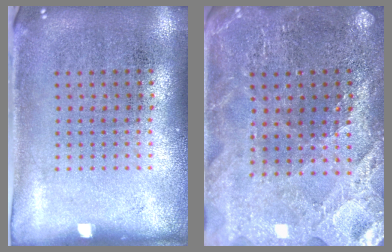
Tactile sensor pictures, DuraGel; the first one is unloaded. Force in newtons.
{"total": 2.8, "press": 2.7, "slide": 0.3}